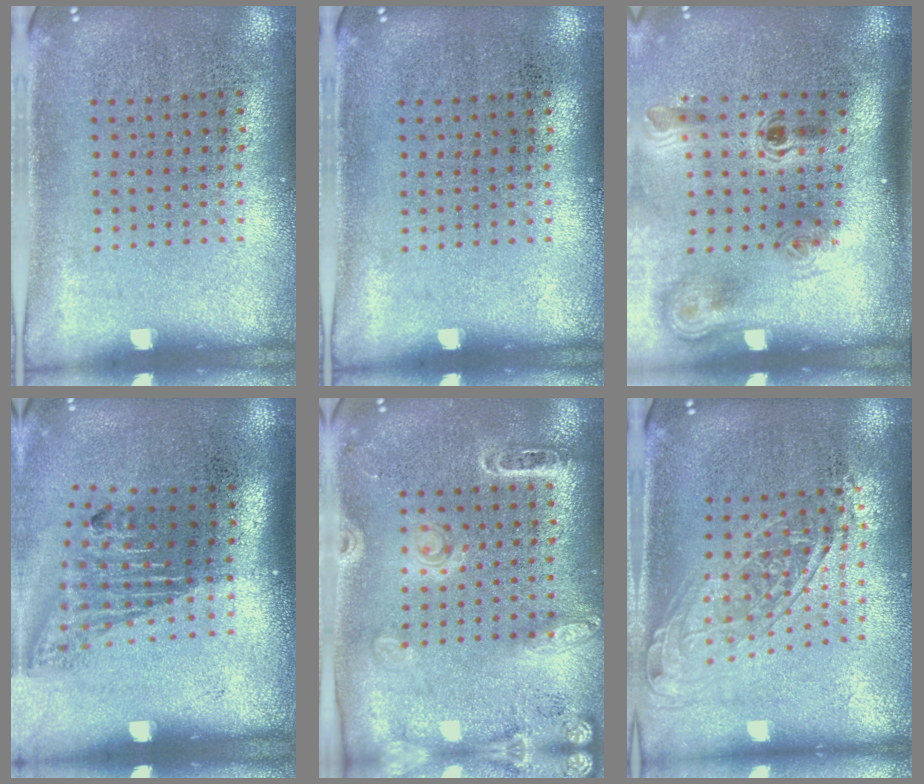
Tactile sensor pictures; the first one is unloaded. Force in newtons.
{"total": 0.0}
{"total": 2.3, "press": 1.5, "slide": 1.8}
{"total": 1.6, "press": 1.1, "slide": 1.1}
{"total": 1.8, "press": 1.7, "slide": 0.6}
{"total": 1.6, "press": 1.3, "slide": 0.9}